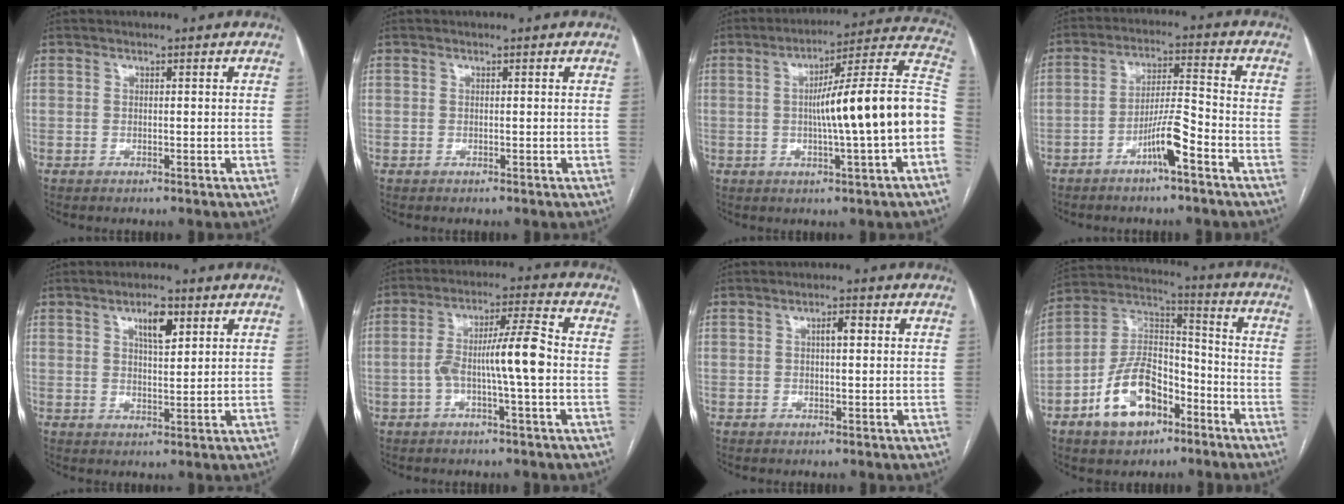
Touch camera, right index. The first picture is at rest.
{"total": 0.0}
{"total": 18.0, "force": [-1.8, -0.1, 17.9], "torque": [-0.232, 0.034, -0.028]}
{"total": 7.1, "force": [-3.9, 0.3, 6.0], "torque": [-0.112, 0.009, -0.069]}
{"total": 4.9, "force": [2.4, 1.5, 4.0], "torque": [-0.067, 0.001, 0.041]}
{"total": 9.2, "force": [-1.5, 0.3, 9.1], "torque": [-0.161, 0.022, -0.030]}
{"total": 2.0, "force": [0.4, 0.6, 1.9], "torque": [-0.032, 0.005, 0.007]}
{"total": 13.7, "force": [-6.9, 7.7, 9.0], "torque": [-0.180, 0.023, -0.118]}